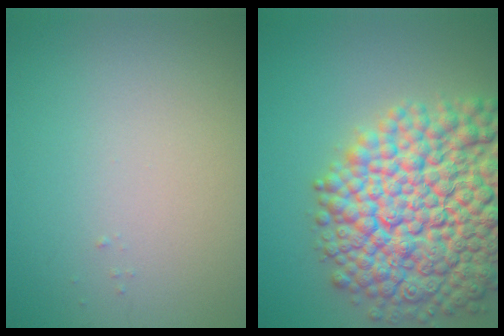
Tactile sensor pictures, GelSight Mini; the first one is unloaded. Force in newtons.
{"total": 15.2, "press": 15.2, "slide": 0.6}